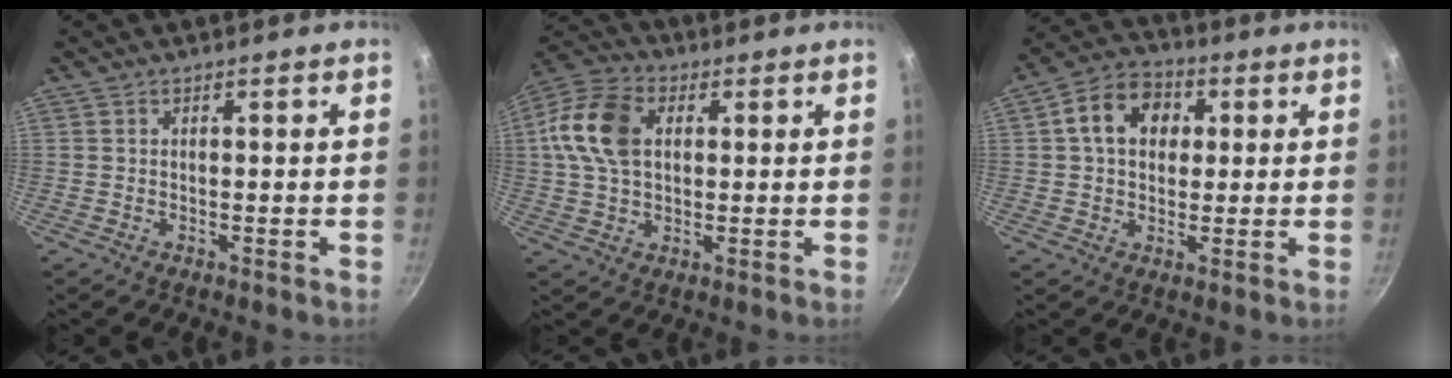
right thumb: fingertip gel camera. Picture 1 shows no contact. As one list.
[{"total": 13.1, "force": [2.3, 9.0, 9.3], "torque": [-0.166, 0.016, 0.027]}, {"total": 10.5, "force": [2.3, 8.0, 6.4], "torque": [-0.082, 0.016, 0.024]}]